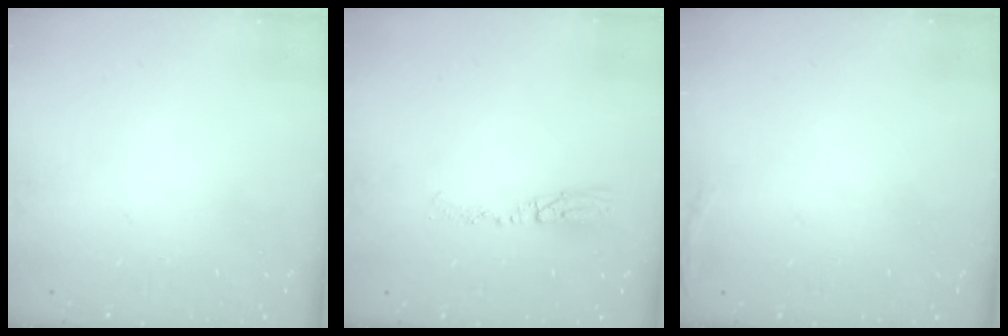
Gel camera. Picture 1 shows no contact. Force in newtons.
{"total": 5.6, "press": 5.3, "slide": 1.9}
{"total": 5.2, "press": 5.1, "slide": 1.2}